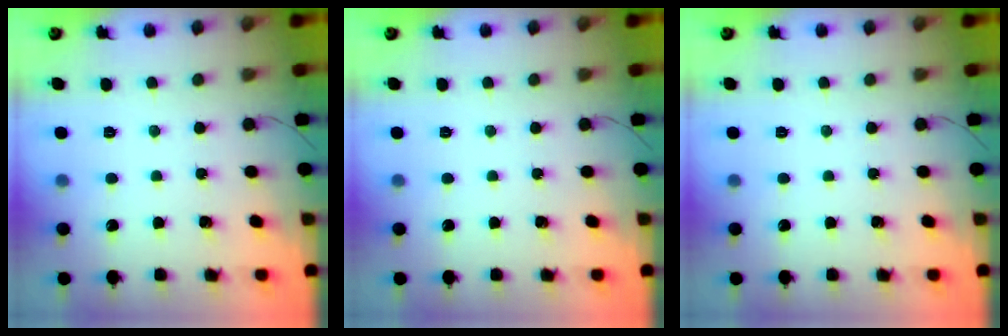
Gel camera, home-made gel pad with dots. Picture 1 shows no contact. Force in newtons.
{"total": 0.0}
{"total": 0.0}